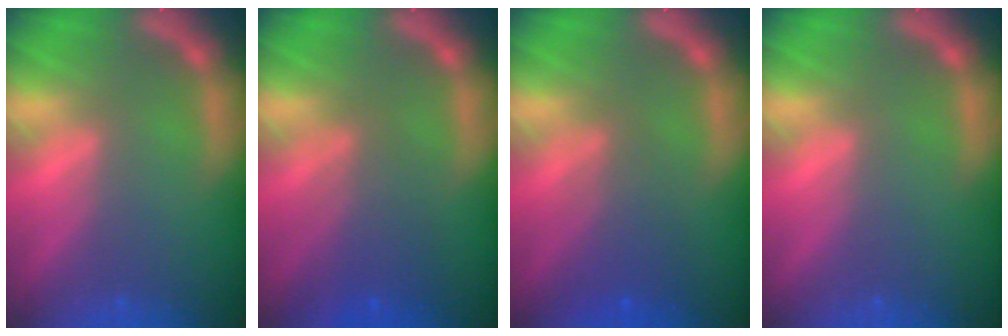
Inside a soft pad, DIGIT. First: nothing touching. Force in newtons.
{"total": 4.1}
{"total": 3.6}
{"total": 0.0}